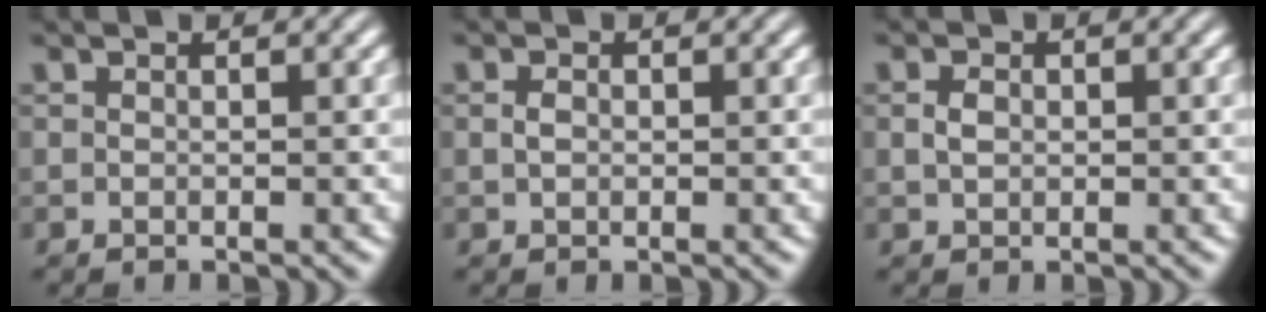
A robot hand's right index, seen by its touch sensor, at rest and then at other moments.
{"total": 0.8, "force": [0.0, -0.7, 0.3], "torque": [-0.003, -0.006, 0.008]}
{"total": 0.7, "force": [0.2, -0.5, 0.5], "torque": [-0.003, -0.006, 0.012]}